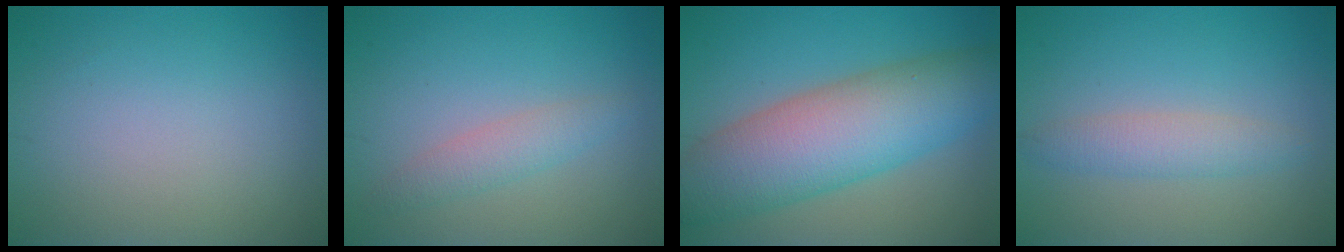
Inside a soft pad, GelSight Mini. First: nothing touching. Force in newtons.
{"total": 2.1, "press": 2.1, "slide": 0.1}
{"total": 9.9, "press": 9.9, "slide": 0.6}
{"total": 2.5, "press": 2.5, "slide": 0.0}